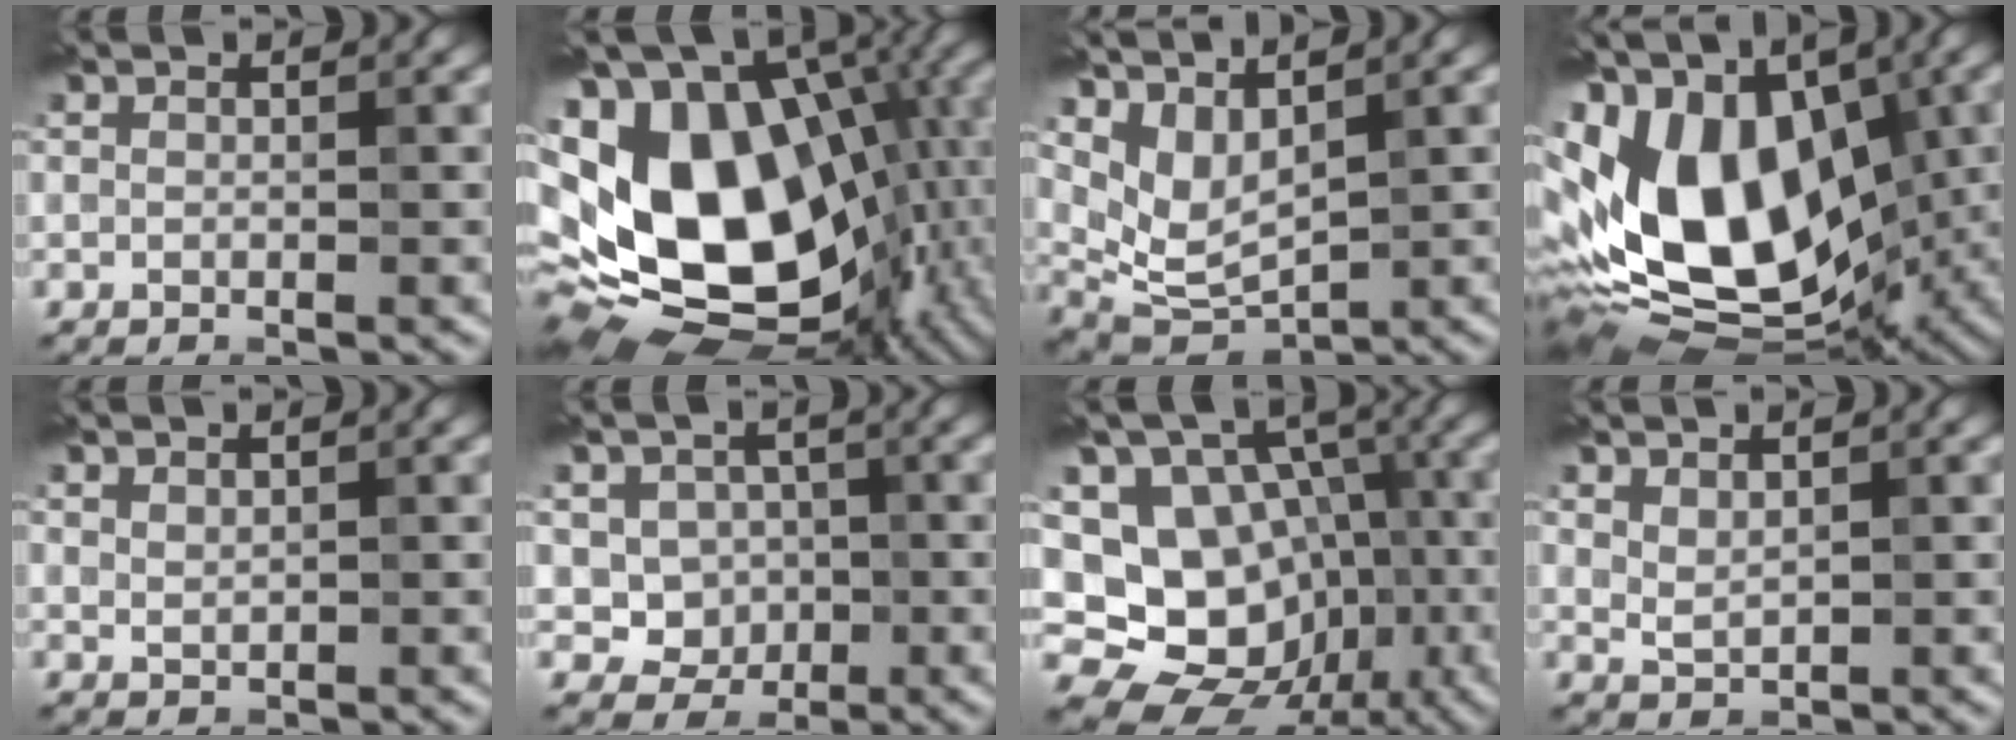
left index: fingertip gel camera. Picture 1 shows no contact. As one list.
[{"total": 19.6, "force": [0.0, 12.3, 15.3], "torque": [-0.308, -0.023, 0.026]}, {"total": 3.8, "force": [2.3, 1.7, 2.6], "torque": [-0.066, -0.016, 0.056]}, {"total": 16.4, "force": [0.0, 10.3, 12.7], "torque": [-0.248, -0.002, 0.000]}, {"total": 0.8, "force": [0.6, 0.3, 0.4], "torque": [-0.012, -0.002, 0.018]}, {"total": 3.8, "force": [-0.2, 3.3, 1.8], "torque": [-0.029, -0.003, -0.007]}, {"total": 15.4, "force": [-3.4, 13.2, 7.1], "torque": [-0.140, 0.005, -0.041]}, {"total": 1.4, "force": [1.0, 0.5, 0.8], "torque": [-0.022, -0.004, 0.027]}]